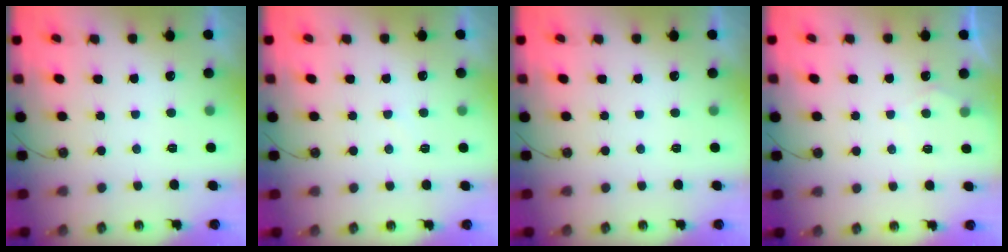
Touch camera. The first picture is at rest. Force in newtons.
{"total": 3.8, "press": 3.8, "slide": 0.4}
{"total": 0.0}
{"total": 2.9, "press": 2.9, "slide": 0.4}